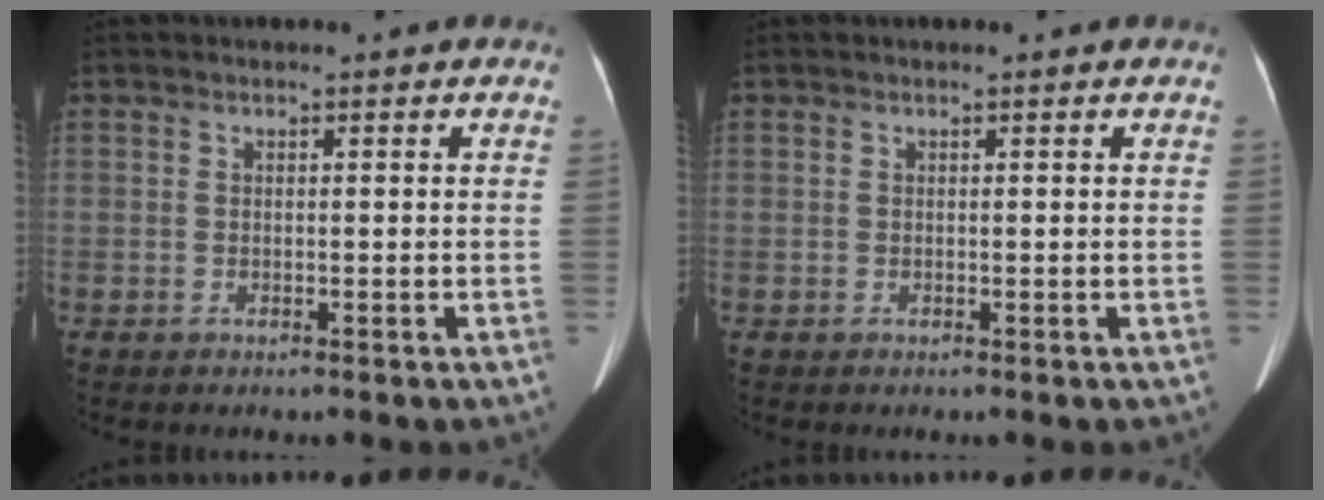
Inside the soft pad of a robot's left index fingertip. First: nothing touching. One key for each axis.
{"total": 0.0}